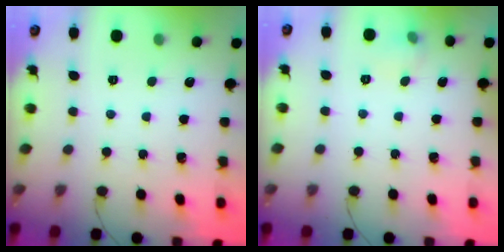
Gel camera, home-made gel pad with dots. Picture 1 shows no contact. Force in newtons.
{"total": 5.6, "press": 4.2, "slide": 3.6}